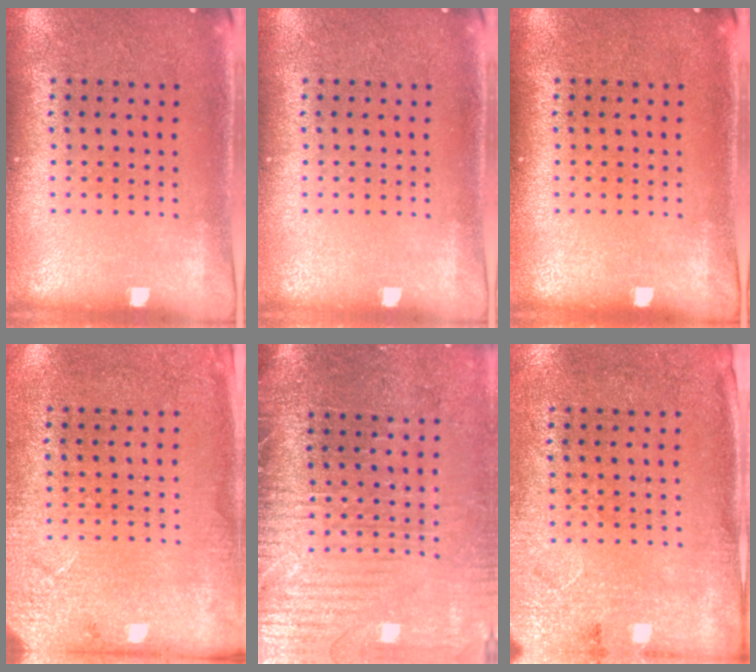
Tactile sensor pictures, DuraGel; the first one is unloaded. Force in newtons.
{"total": 0.0}
{"total": 0.0}
{"total": 2.6, "press": 2.4, "slide": 0.9}
{"total": 3.7, "press": 3.3, "slide": 1.5}
{"total": 2.7, "press": 2.2, "slide": 1.6}